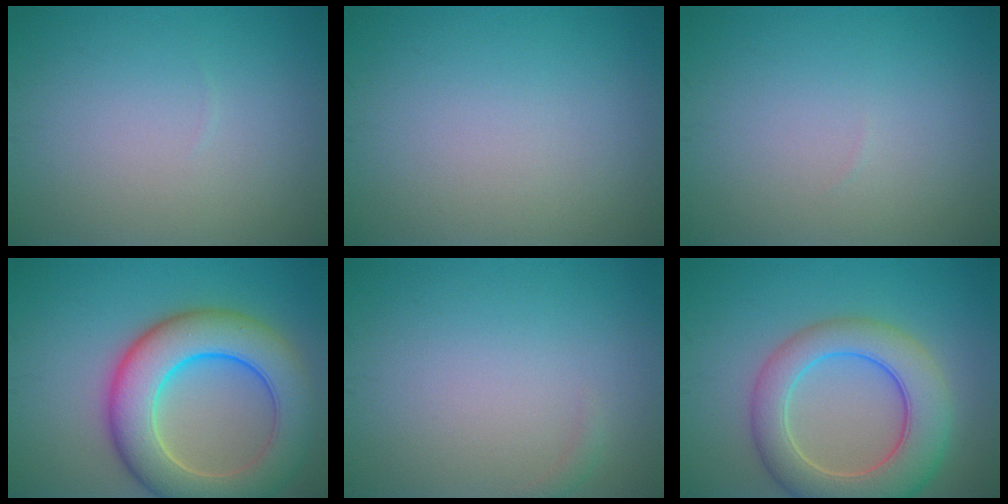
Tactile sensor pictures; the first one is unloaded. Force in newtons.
{"total": 0.0}
{"total": 0.0}
{"total": 10.3, "press": 10.3, "slide": 0.6}
{"total": 0.6, "press": 0.6, "slide": 0.2}
{"total": 8.1, "press": 8.0, "slide": 0.8}